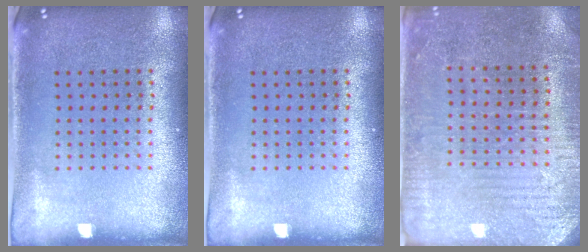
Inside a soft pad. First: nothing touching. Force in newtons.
{"total": 0.0}
{"total": 3.0, "press": 2.9, "slide": 0.7}